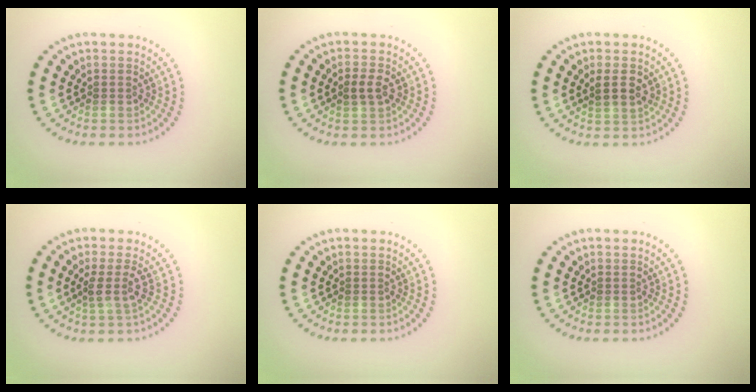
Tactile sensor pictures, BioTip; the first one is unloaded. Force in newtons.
{"total": 1.9, "press": 1.9, "slide": 0.3}
{"total": 2.3, "press": 2.2, "slide": 0.7}
{"total": 1.9, "press": 1.4, "slide": 1.3}
{"total": 0.0}
{"total": 0.0}